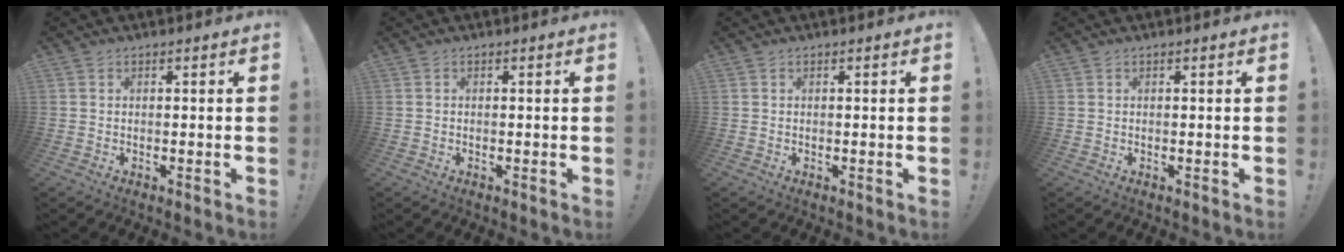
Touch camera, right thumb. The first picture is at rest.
{"total": 0.0}
{"total": 0.0}
{"total": 0.0}